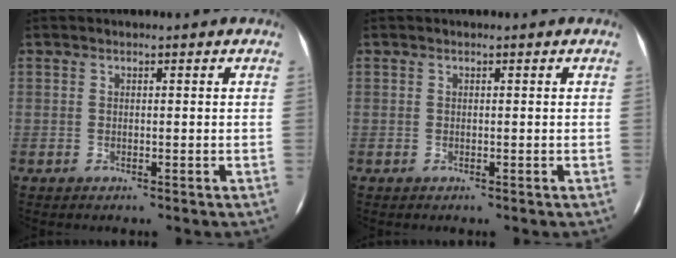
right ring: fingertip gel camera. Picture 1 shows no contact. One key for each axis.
{"total": 0.0}